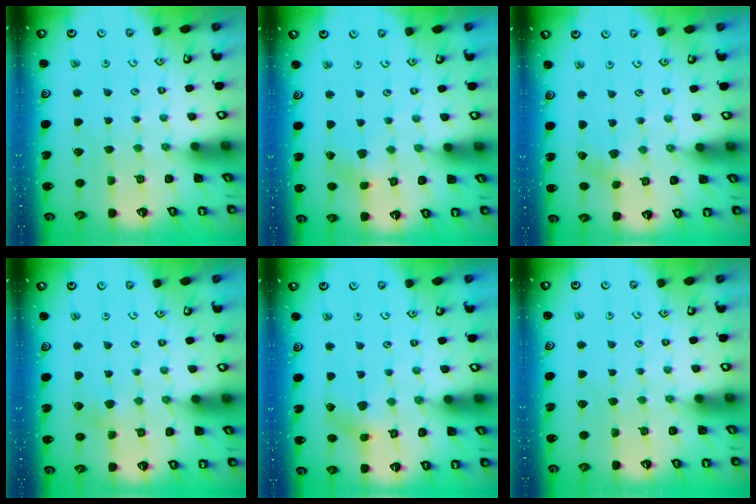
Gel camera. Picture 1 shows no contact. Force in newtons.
{"total": 2.0, "press": 2.0, "slide": 0.3}
{"total": 1.5, "press": 1.4, "slide": 0.2}
{"total": 2.1, "press": 2.1, "slide": 0.3}
{"total": 3.5, "press": 3.5, "slide": 0.5}
{"total": 0.0}